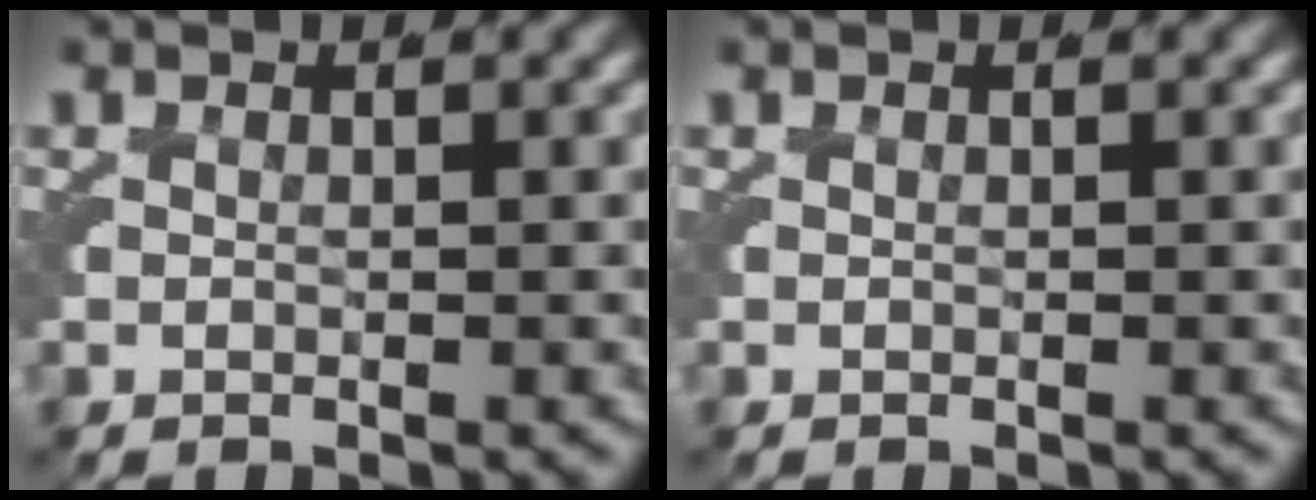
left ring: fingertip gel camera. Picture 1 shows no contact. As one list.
[{"total": 0.0}]